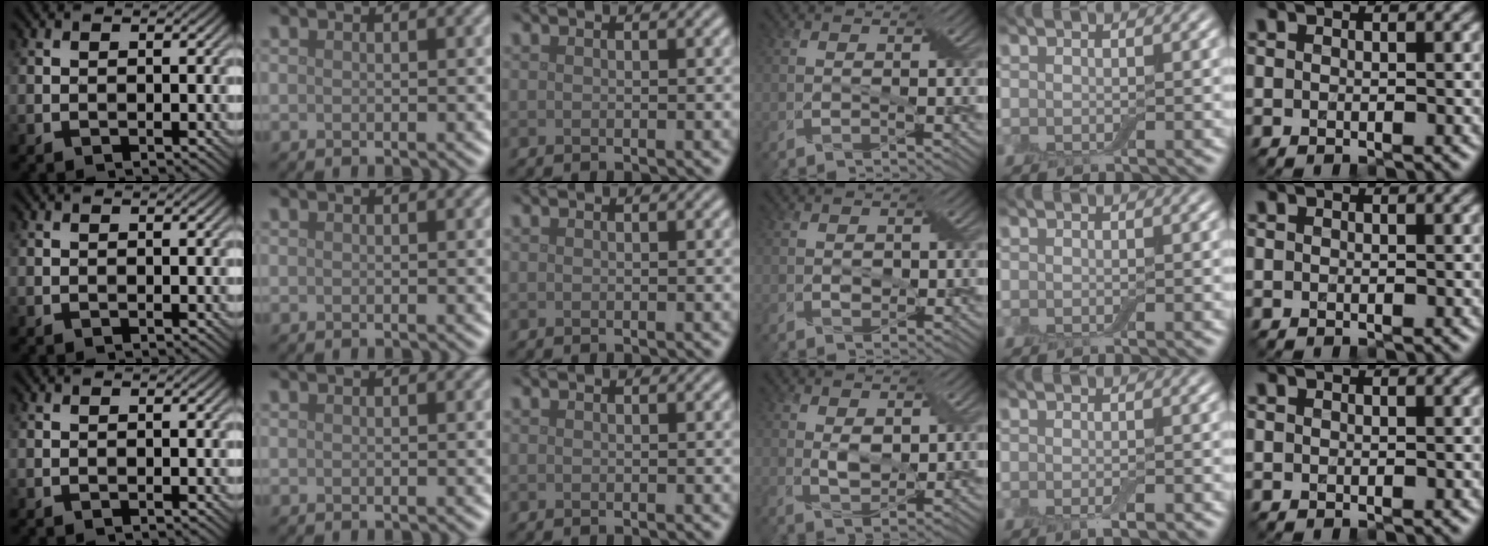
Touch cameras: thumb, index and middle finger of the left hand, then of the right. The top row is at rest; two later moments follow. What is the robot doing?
{"motion": "fold", "object": "bandage"}